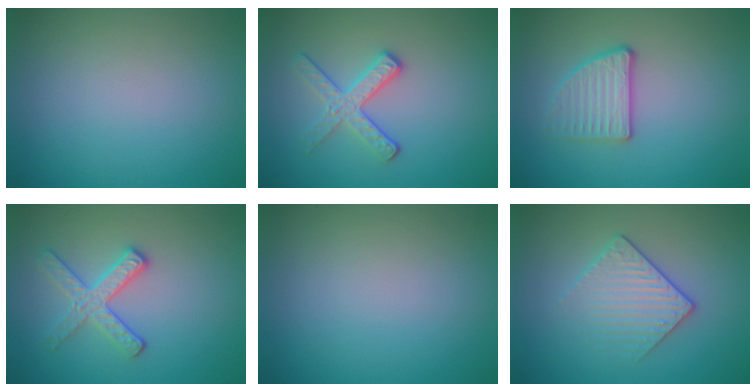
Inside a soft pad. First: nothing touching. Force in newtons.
{"total": 2.9, "press": 2.6, "slide": 1.3}
{"total": 2.7, "press": 2.5, "slide": 1.2}
{"total": 2.8, "press": 2.6, "slide": 1.0}
{"total": 0.0}
{"total": 2.4, "press": 2.1, "slide": 1.1}